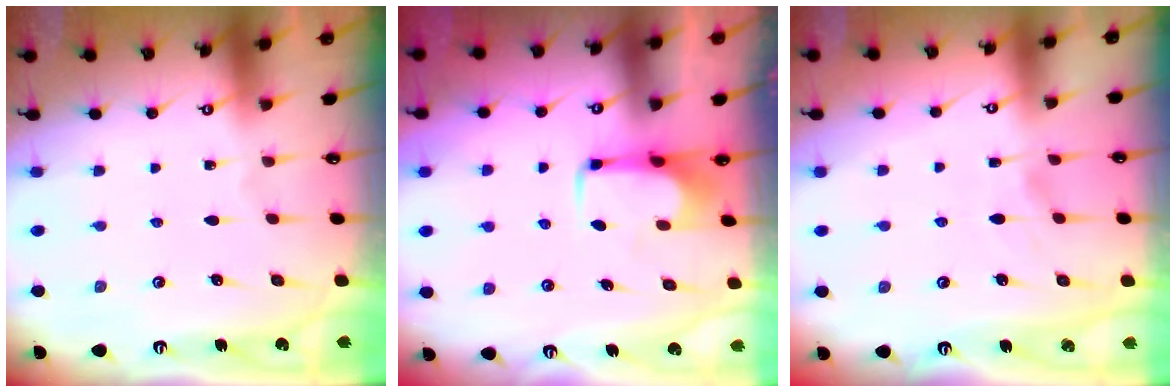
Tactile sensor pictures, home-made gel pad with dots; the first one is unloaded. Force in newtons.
{"total": 2.0, "press": 1.9, "slide": 0.4}
{"total": 1.2, "press": 0.8, "slide": 0.9}